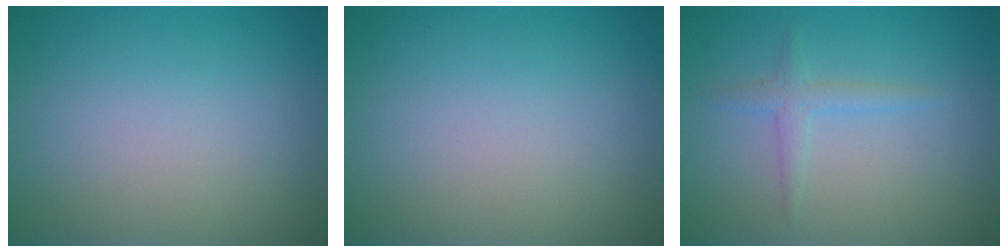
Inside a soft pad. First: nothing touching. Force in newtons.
{"total": 0.0}
{"total": 1.6, "press": 1.6, "slide": 0.1}